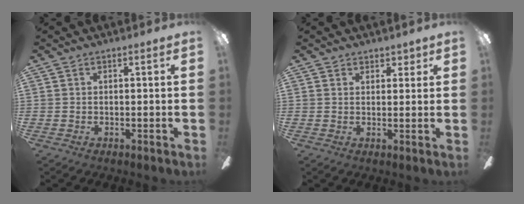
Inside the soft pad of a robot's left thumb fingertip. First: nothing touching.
{"total": 2.3, "force": [1.7, 1.6, 0.3], "torque": [0.000, -0.001, 0.030]}